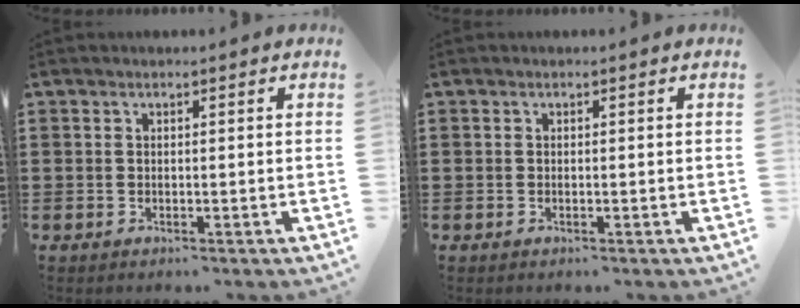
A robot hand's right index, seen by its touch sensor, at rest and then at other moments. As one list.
[{"total": 0.0}]